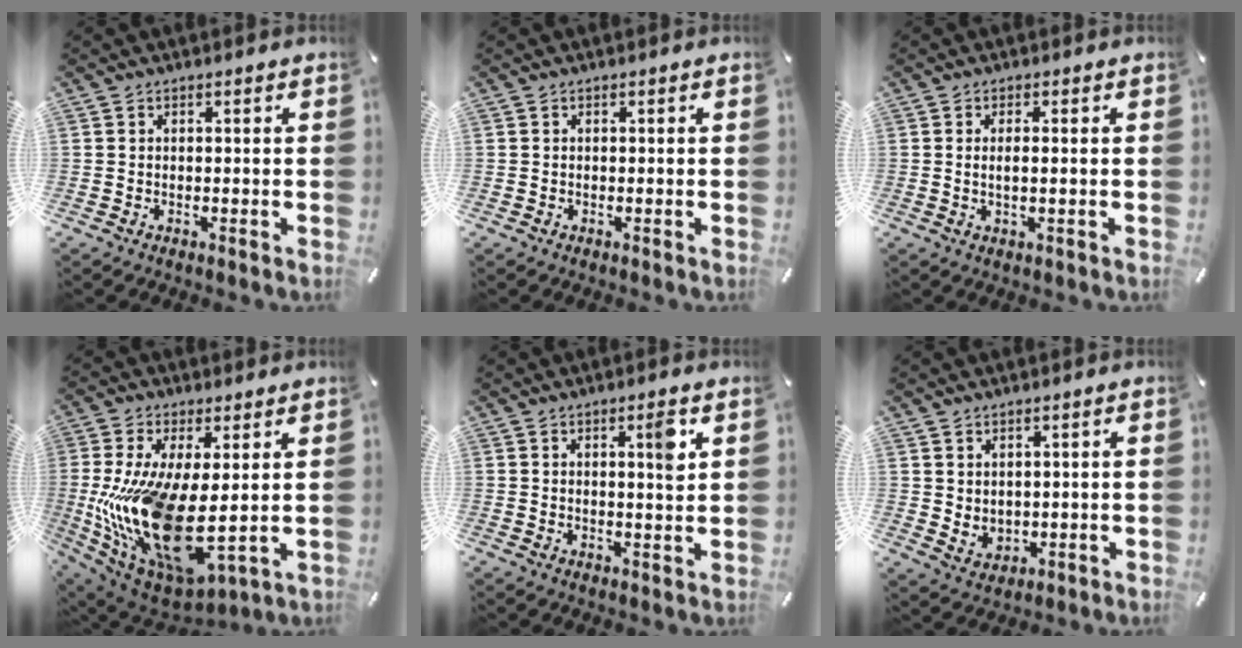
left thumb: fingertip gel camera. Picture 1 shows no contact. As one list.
[{"total": 0.0}, {"total": 2.7, "force": [0.1, 0.3, 2.7], "torque": [-0.051, -0.004, 0.002]}, {"total": 20.1, "force": [0.9, 9.0, 17.9], "torque": [-0.376, -0.042, 0.035]}, {"total": 5.3, "force": [2.2, 0.8, 4.7], "torque": [-0.066, -0.013, 0.029]}, {"total": 3.8, "force": [2.1, 3.1, 0.4], "torque": [-0.002, -0.016, 0.041]}]